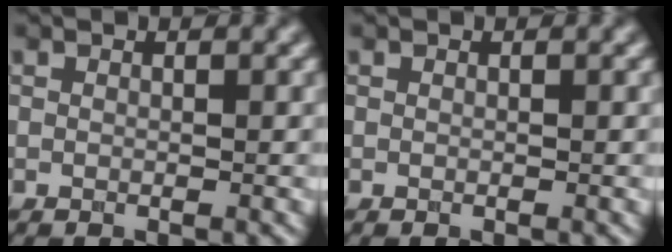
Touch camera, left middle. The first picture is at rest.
{"total": 0.0}